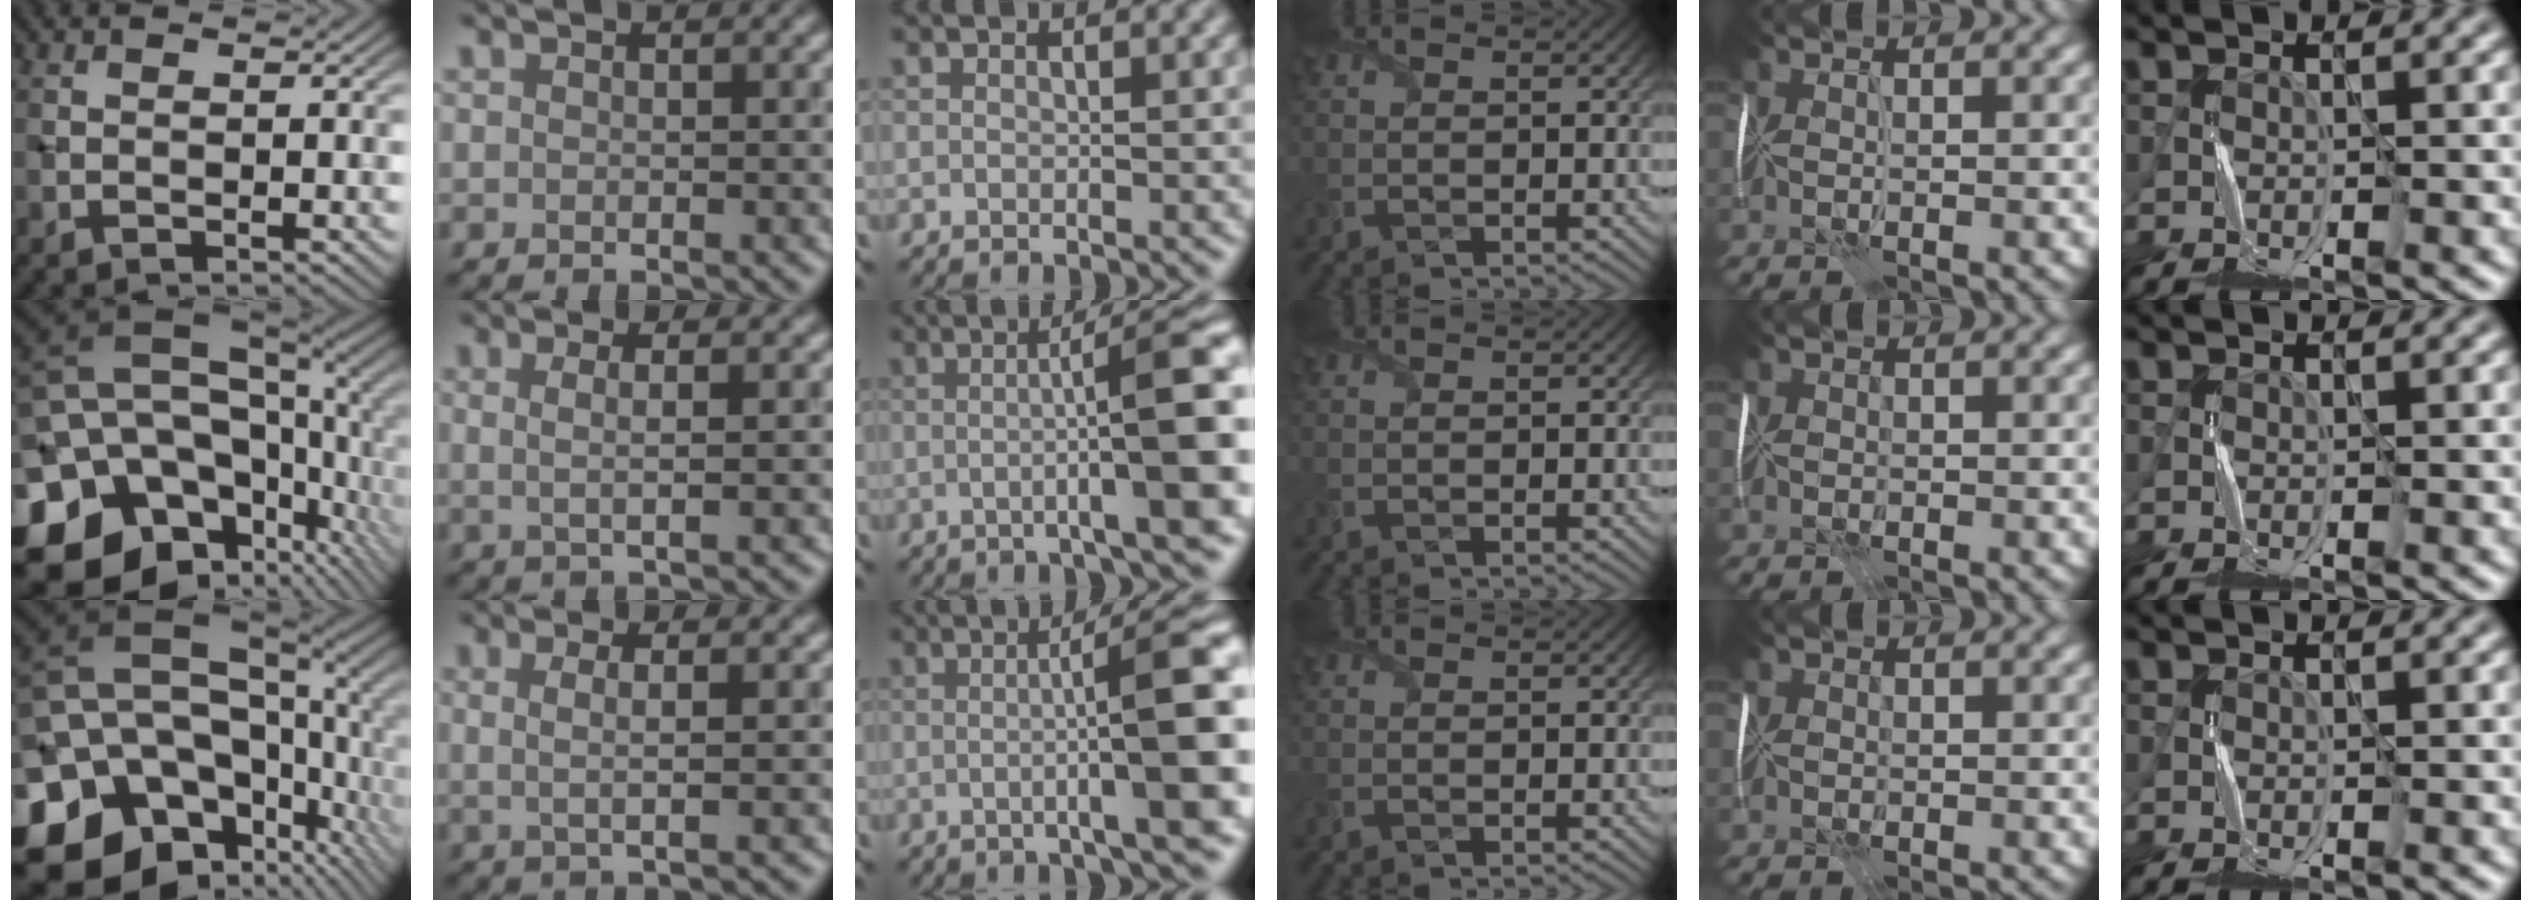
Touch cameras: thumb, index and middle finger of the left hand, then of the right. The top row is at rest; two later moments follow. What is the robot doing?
{"motion": "fold", "object": "memory foam"}